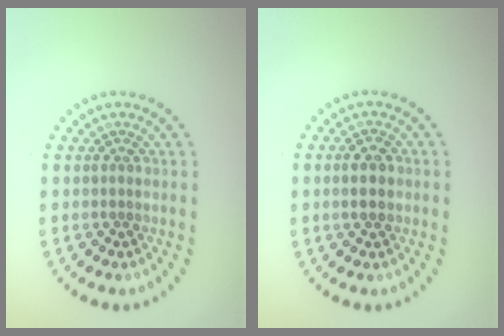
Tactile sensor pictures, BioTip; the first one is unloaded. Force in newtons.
{"total": 1.7, "press": 1.7, "slide": 0.1}